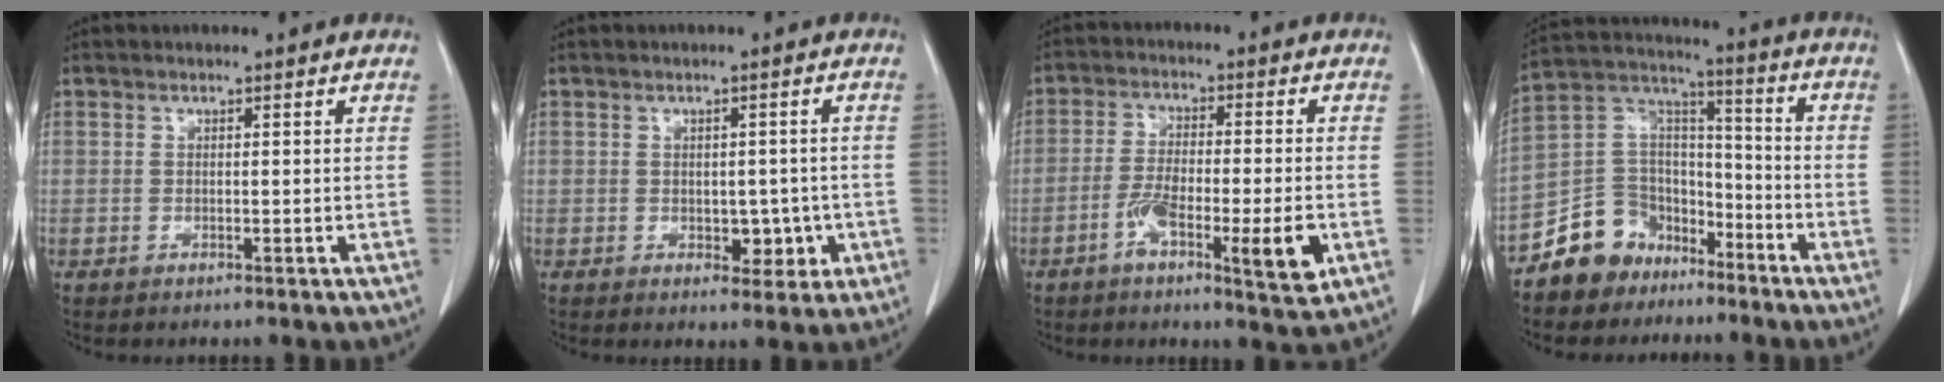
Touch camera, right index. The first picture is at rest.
{"total": 4.3, "force": [-0.9, 2.7, 3.1], "torque": [-0.030, 0.008, -0.004]}
{"total": 9.6, "force": [-3.7, 1.6, 8.8], "torque": [-0.145, -0.005, -0.059]}
{"total": 11.4, "force": [-7.9, 8.0, 2.0], "torque": [-0.042, 0.067, -0.145]}